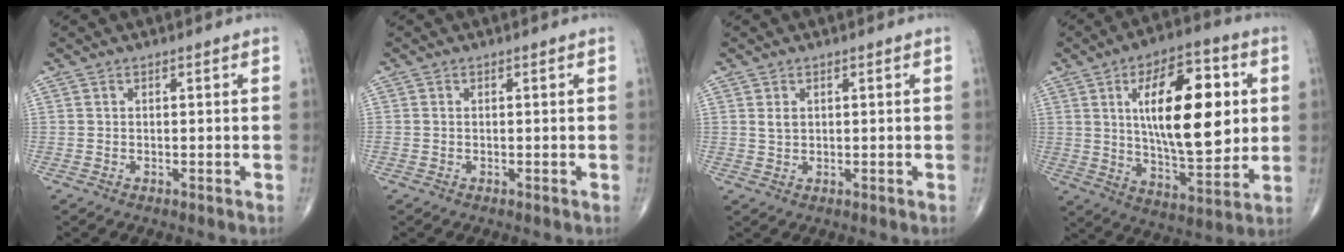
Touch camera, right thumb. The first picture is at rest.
{"total": 0.0}
{"total": 1.6, "force": [0.6, 1.1, 1.0], "torque": [-0.017, -0.001, 0.015]}
{"total": 22.5, "force": [4.4, 9.8, 19.8], "torque": [-0.278, -0.018, 0.069]}